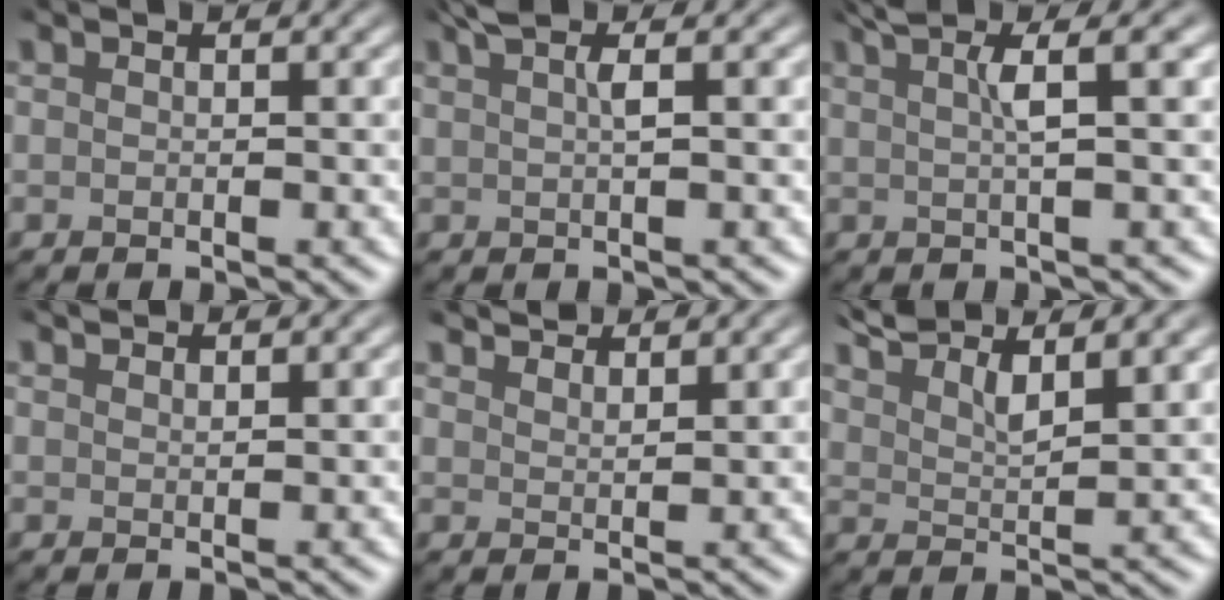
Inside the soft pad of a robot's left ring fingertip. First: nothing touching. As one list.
[{"total": 2.7, "force": [1.4, 0.5, 2.2], "torque": [-0.034, 0.004, 0.024]}, {"total": 4.3, "force": [2.0, 0.7, 3.8], "torque": [-0.056, 0.013, 0.031]}, {"total": 1.0, "force": [0.9, 0.1, 0.2], "torque": [-0.004, 0.001, 0.018]}, {"total": 2.4, "force": [2.4, 0.2, 0.4], "torque": [-0.006, 0.004, 0.040]}, {"total": 4.9, "force": [3.9, 1.3, 2.8], "torque": [-0.057, 0.007, 0.075]}]